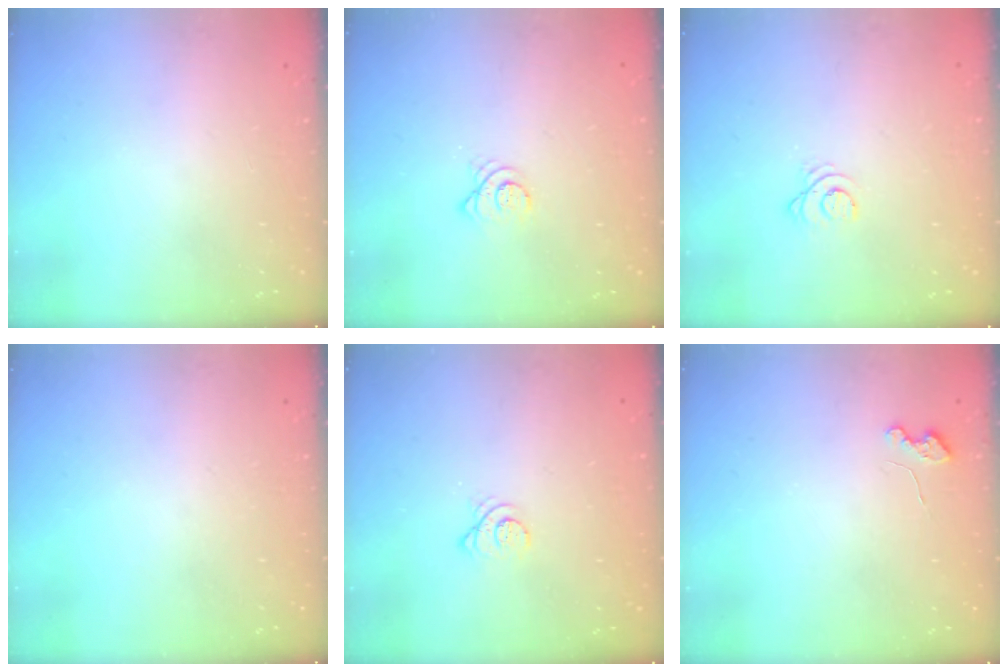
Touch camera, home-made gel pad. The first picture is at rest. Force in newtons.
{"total": 3.3, "press": 3.3, "slide": 0.3}
{"total": 2.5, "press": 2.5, "slide": 0.3}
{"total": 0.0}
{"total": 3.3, "press": 3.2, "slide": 0.4}
{"total": 3.6, "press": 3.6, "slide": 0.4}